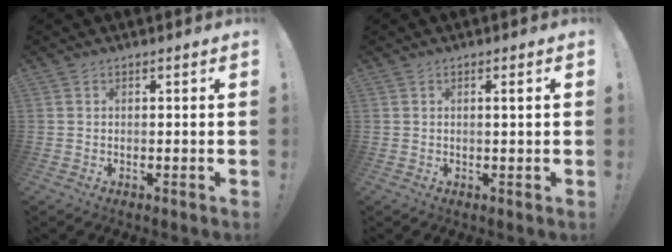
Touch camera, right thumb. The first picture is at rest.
{"total": 1.9, "force": [0.4, -0.3, 1.8], "torque": [-0.019, -0.005, 0.002]}